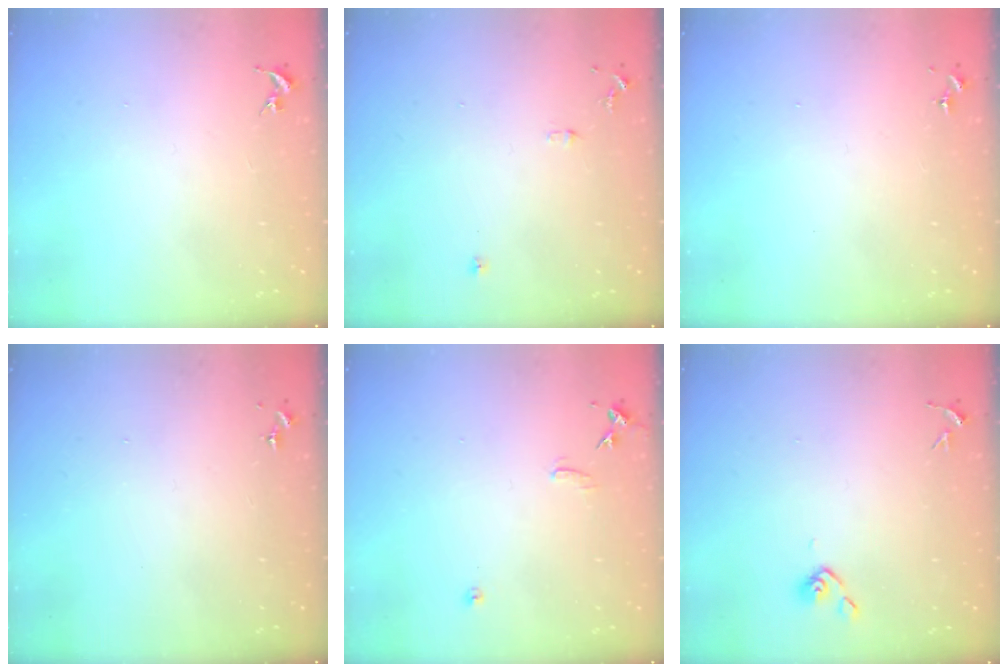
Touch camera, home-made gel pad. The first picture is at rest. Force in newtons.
{"total": 6.1, "press": 6.1, "slide": 0.7}
{"total": 0.0}
{"total": 0.0}
{"total": 7.5, "press": 7.5, "slide": 0.6}
{"total": 4.3, "press": 4.1, "slide": 1.3}